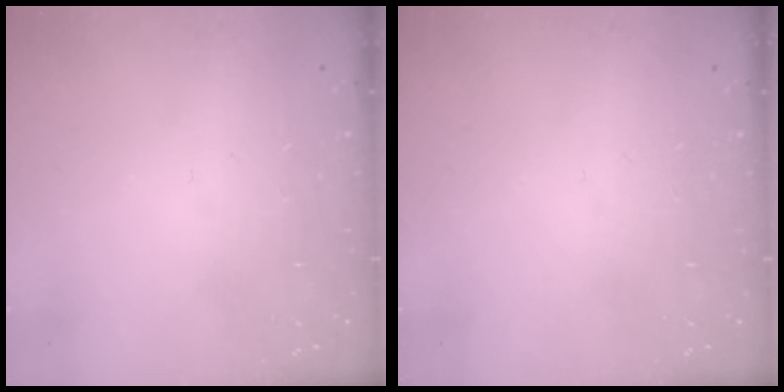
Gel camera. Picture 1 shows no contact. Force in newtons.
{"total": 0.0}